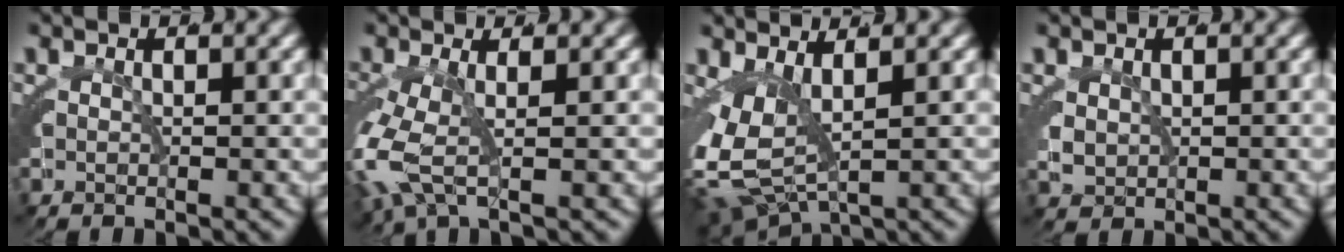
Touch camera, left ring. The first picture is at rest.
{"total": 4.5, "force": [-0.5, 1.9, 4.0], "torque": [-0.123, -0.030, 0.011]}
{"total": 7.6, "force": [-0.7, 5.4, 5.4], "torque": [-0.146, -0.048, 0.013]}
{"total": 1.5, "force": [0.5, 1.1, 0.9], "torque": [-0.029, -0.012, 0.022]}